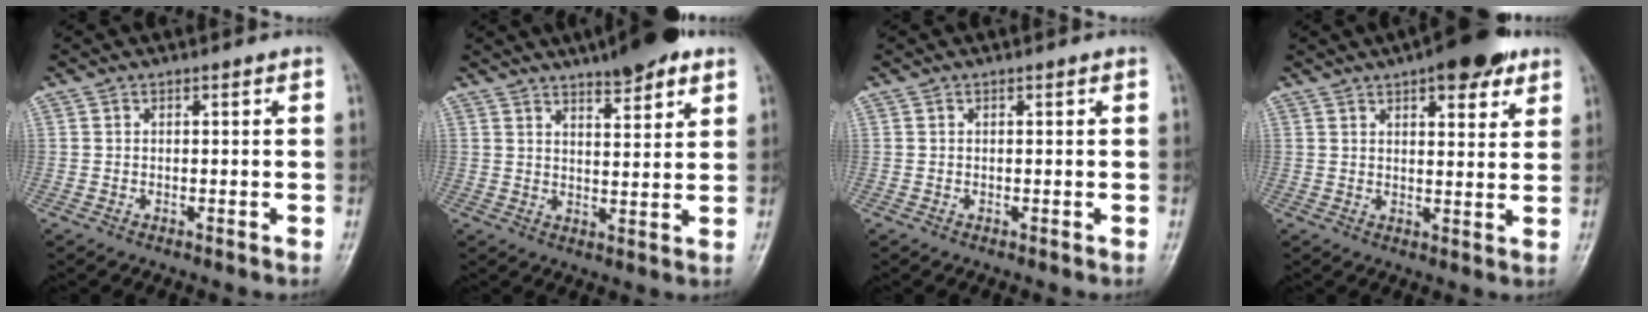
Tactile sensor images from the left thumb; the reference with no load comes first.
{"total": 8.7, "force": [6.1, 2.3, 5.8], "torque": [-0.067, -0.027, 0.088]}
{"total": 0.0}
{"total": 10.8, "force": [6.3, 4.2, 7.6], "torque": [-0.074, -0.022, 0.082]}